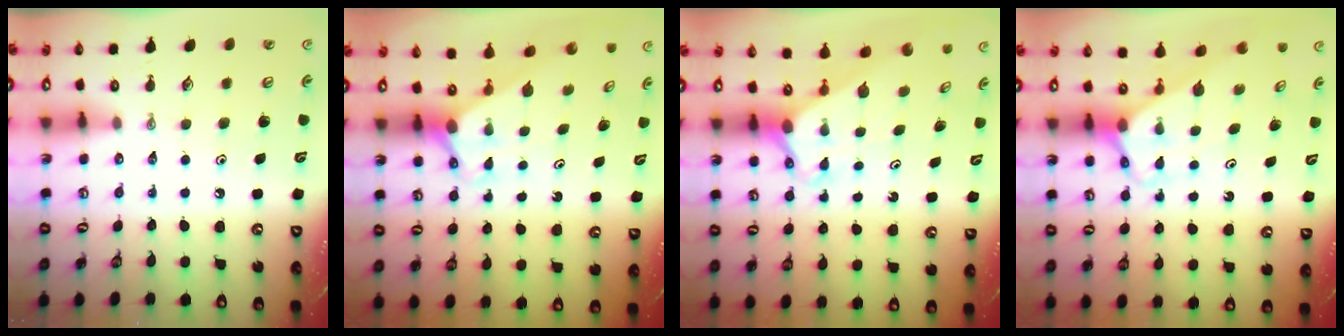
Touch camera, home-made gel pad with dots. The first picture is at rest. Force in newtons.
{"total": 3.0, "press": 3.0, "slide": 0.0}
{"total": 2.5, "press": 2.5, "slide": 0.1}
{"total": 2.9, "press": 2.9, "slide": 0.2}